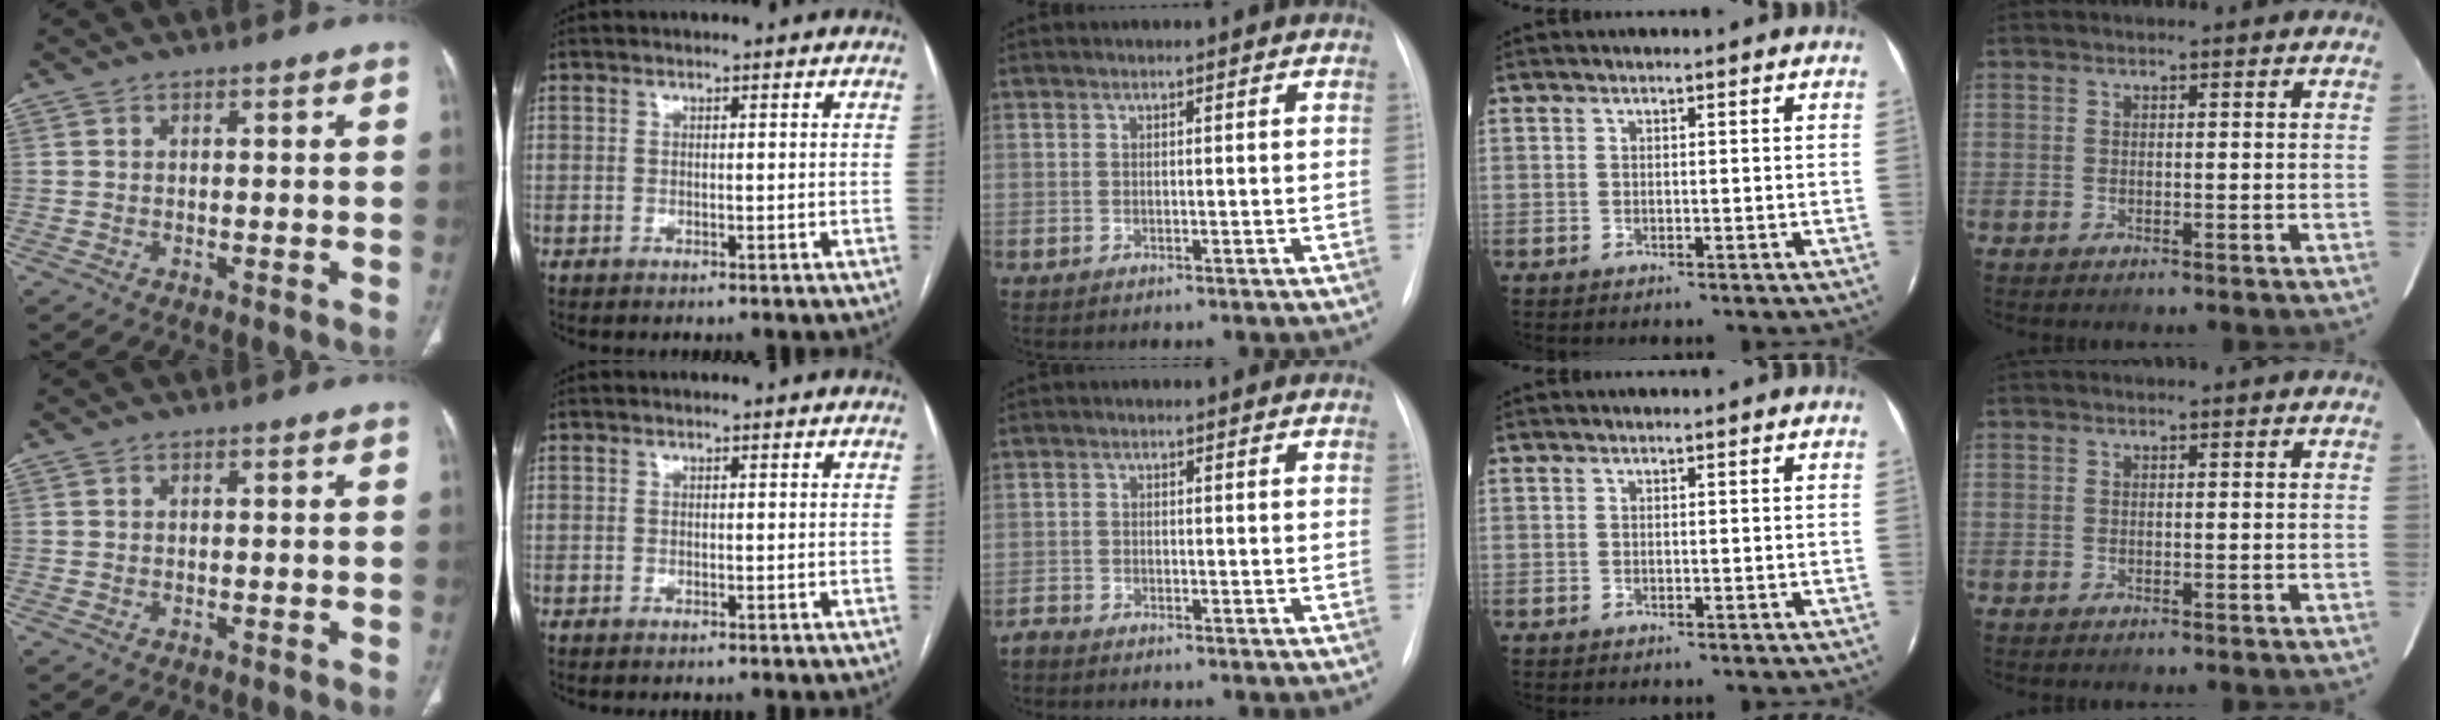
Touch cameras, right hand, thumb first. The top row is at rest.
{"middle": {"total": 1.7, "force": [-1.6, 0.2, 0.4], "torque": [-0.008, -0.004, -0.026]}}